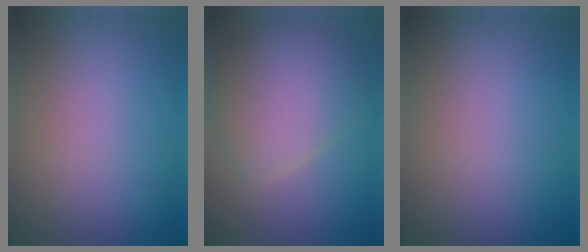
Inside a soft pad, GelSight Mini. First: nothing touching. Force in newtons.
{"total": 6.6, "press": 6.6, "slide": 0.2}
{"total": 0.0}